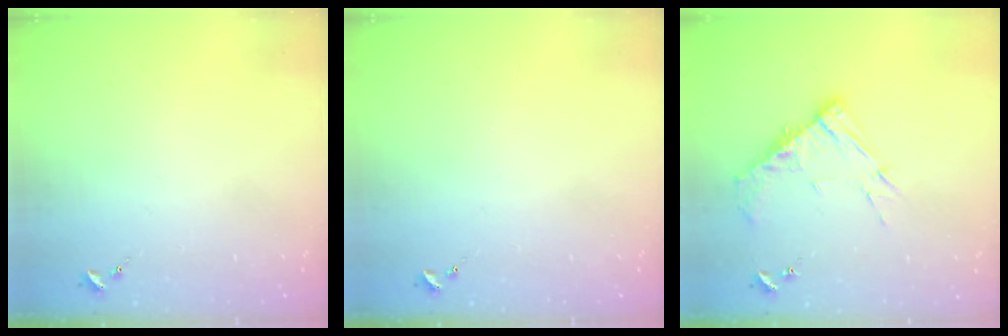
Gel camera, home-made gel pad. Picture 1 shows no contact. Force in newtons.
{"total": 0.0}
{"total": 11.1, "press": 11.0, "slide": 1.1}